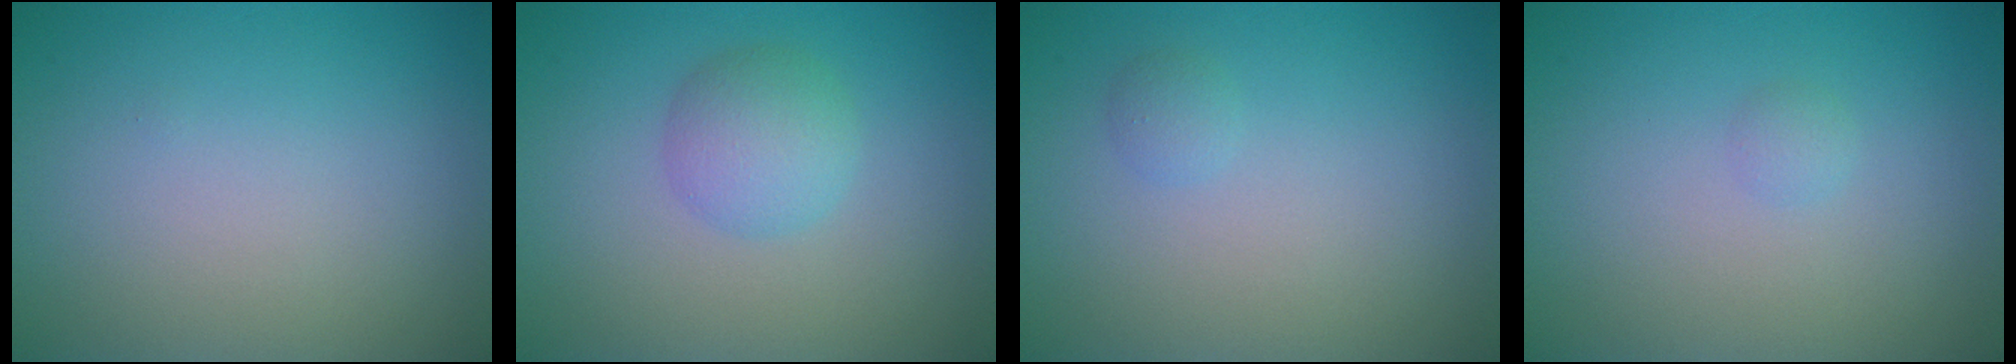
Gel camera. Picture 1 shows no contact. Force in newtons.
{"total": 2.9, "press": 2.9, "slide": 0.0}
{"total": 0.7, "press": 0.7, "slide": 0.1}
{"total": 0.6, "press": 0.6, "slide": 0.1}